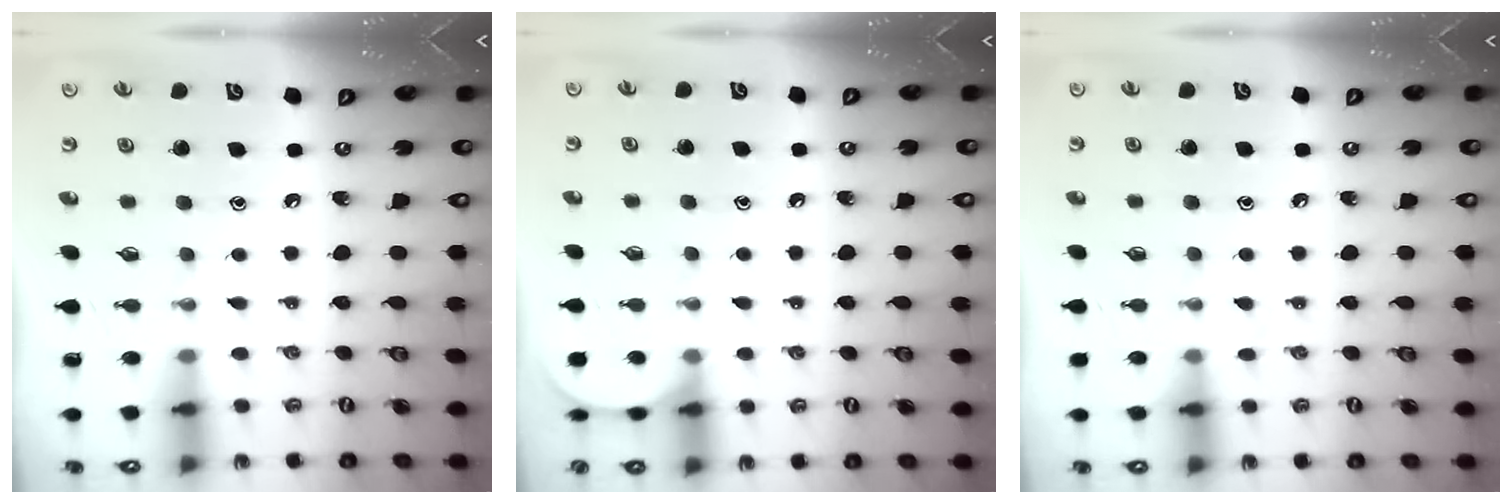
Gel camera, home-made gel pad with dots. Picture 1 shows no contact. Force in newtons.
{"total": 4.7, "press": 4.6, "slide": 0.6}
{"total": 5.7, "press": 5.6, "slide": 0.8}